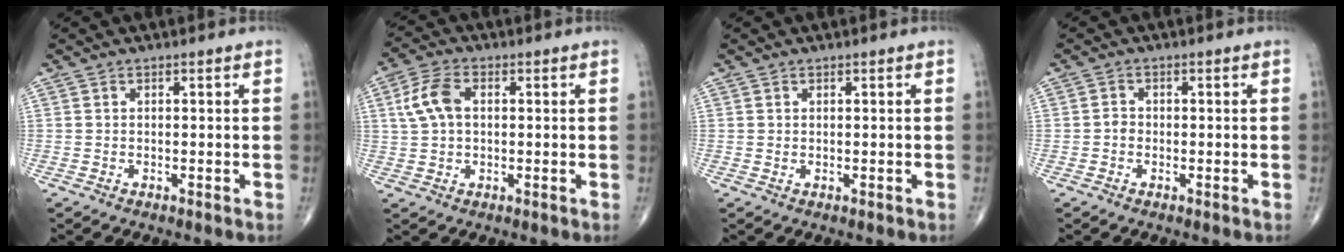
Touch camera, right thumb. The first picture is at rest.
{"total": 6.9, "force": [1.2, 4.3, 5.3], "torque": [-0.111, 0.015, 0.022]}
{"total": 0.0}
{"total": 1.4, "force": [-0.4, 1.2, 0.6], "torque": [-0.002, 0.006, -0.010]}